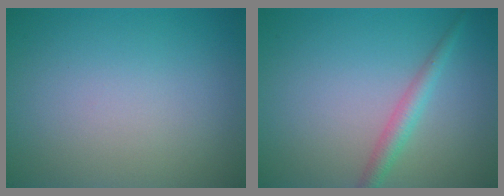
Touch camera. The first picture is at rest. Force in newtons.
{"total": 2.1, "press": 2.1, "slide": 0.1}